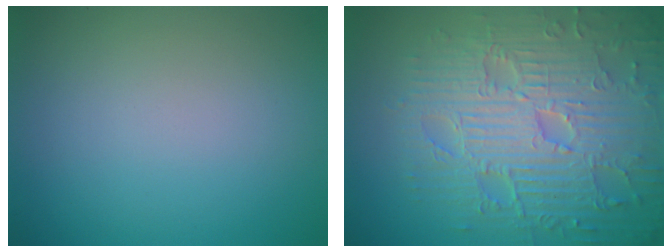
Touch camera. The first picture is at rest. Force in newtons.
{"total": 9.8, "press": 6.7, "slide": 7.1}